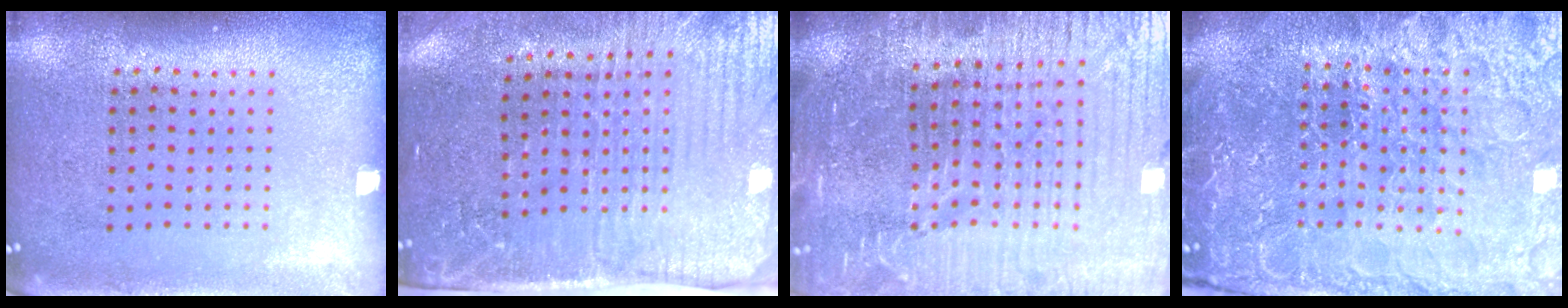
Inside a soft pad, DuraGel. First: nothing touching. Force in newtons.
{"total": 4.4, "press": 3.7, "slide": 2.5}
{"total": 7.0, "press": 6.1, "slide": 3.5}
{"total": 5.8, "press": 5.2, "slide": 2.5}